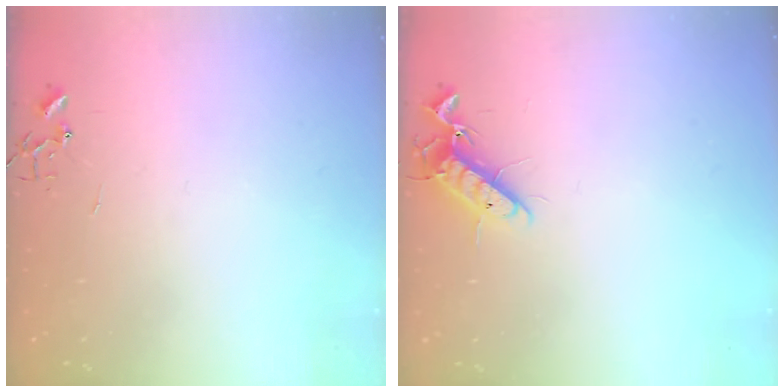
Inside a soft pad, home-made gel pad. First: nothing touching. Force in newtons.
{"total": 12.1, "press": 11.9, "slide": 2.0}